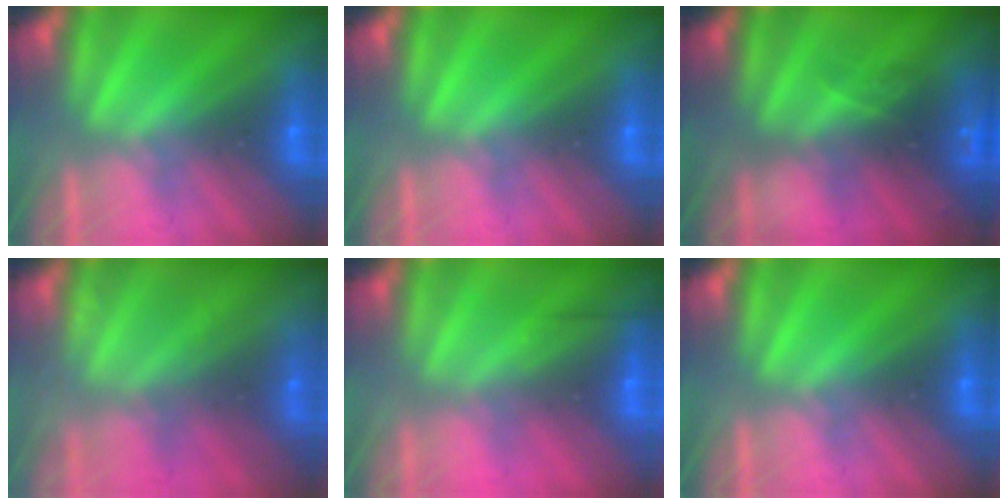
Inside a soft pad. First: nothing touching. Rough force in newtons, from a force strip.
{"total": 0.0}
{"total": 2.9}
{"total": 2.3}
{"total": 2.5}
{"total": 0.0}